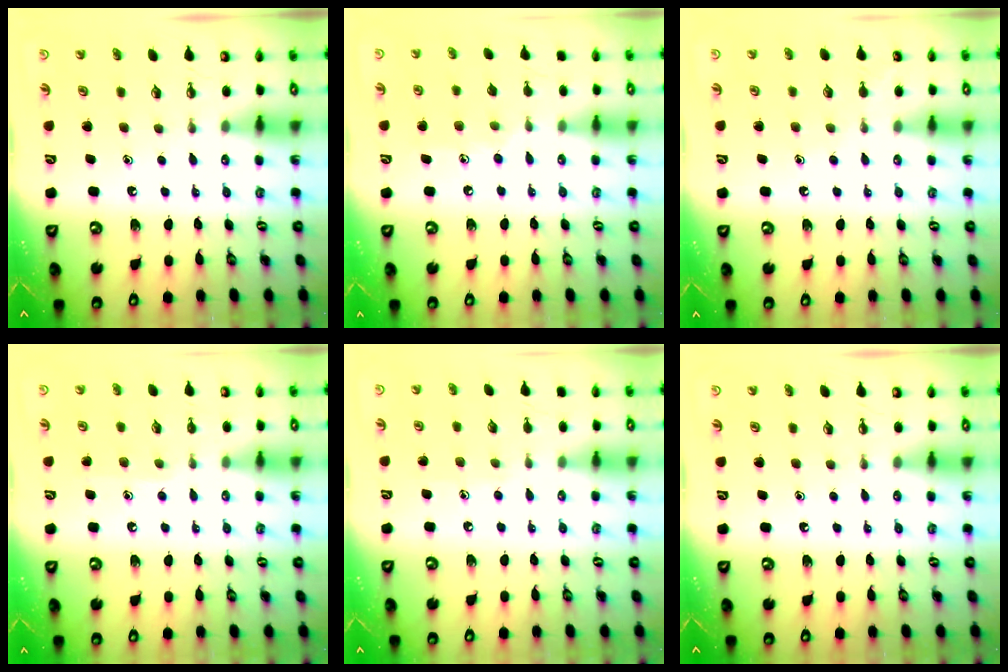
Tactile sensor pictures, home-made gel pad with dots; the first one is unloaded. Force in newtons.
{"total": 7.6, "press": 7.6, "slide": 0.4}
{"total": 2.9, "press": 2.9, "slide": 0.4}
{"total": 6.6, "press": 6.5, "slide": 0.7}
{"total": 3.9, "press": 3.9, "slide": 0.4}
{"total": 0.0}